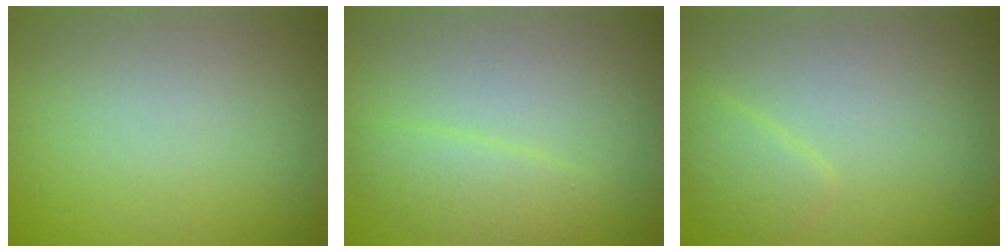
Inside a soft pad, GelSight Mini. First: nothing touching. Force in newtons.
{"total": 2.3, "press": 2.3, "slide": 0.0}
{"total": 1.7, "press": 1.7, "slide": 0.1}